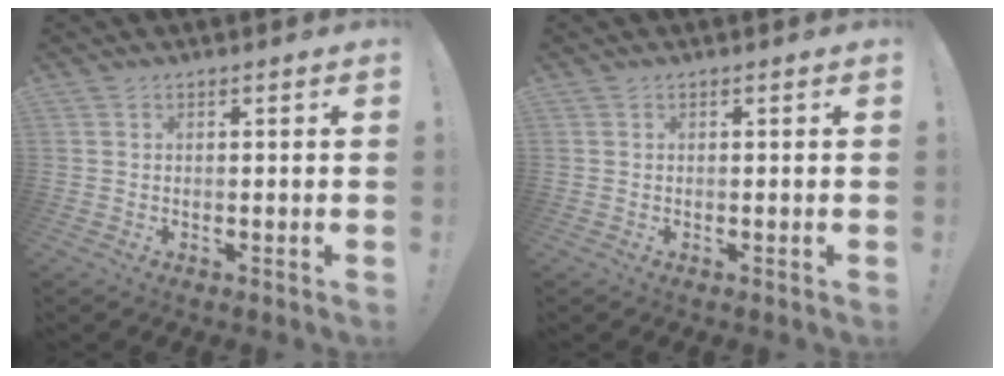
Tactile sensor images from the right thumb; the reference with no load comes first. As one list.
[{"total": 0.0}]